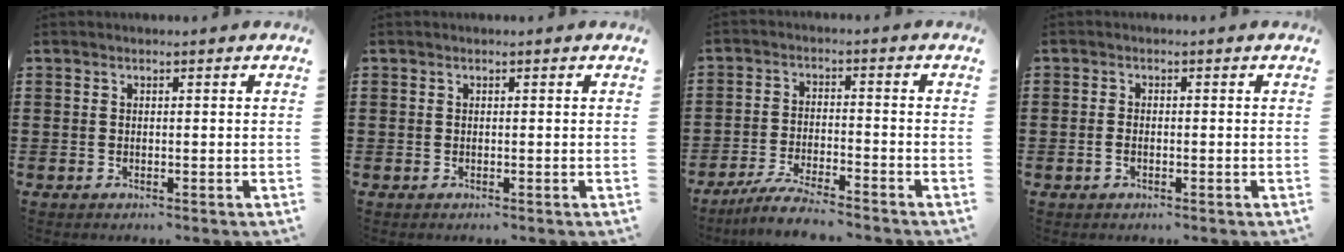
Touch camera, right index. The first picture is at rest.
{"total": 0.0}
{"total": 5.0, "force": [-4.7, -0.1, 1.7], "torque": [-0.043, -0.010, -0.094]}
{"total": 1.2, "force": [-0.5, 0.6, 0.9], "torque": [-0.019, 0.000, -0.009]}